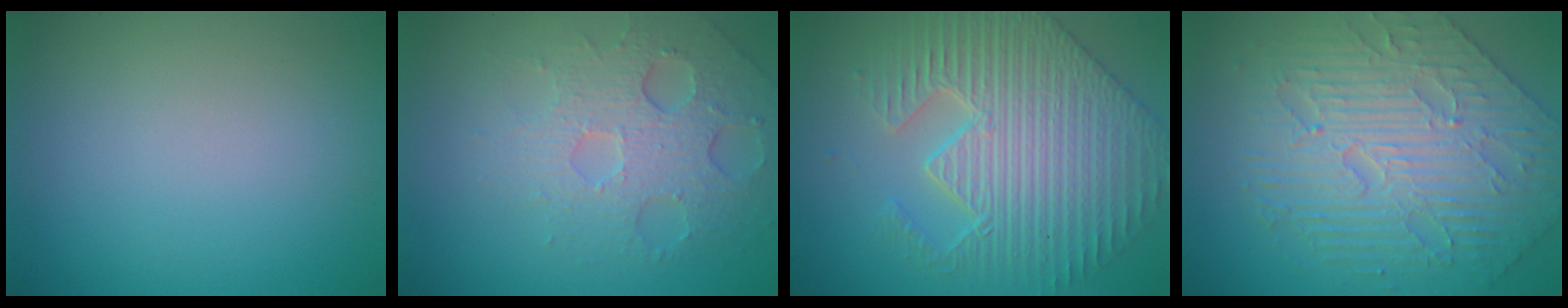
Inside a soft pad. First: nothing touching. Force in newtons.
{"total": 4.9, "press": 4.1, "slide": 2.6}
{"total": 6.7, "press": 5.7, "slide": 3.6}
{"total": 6.4, "press": 5.4, "slide": 3.4}